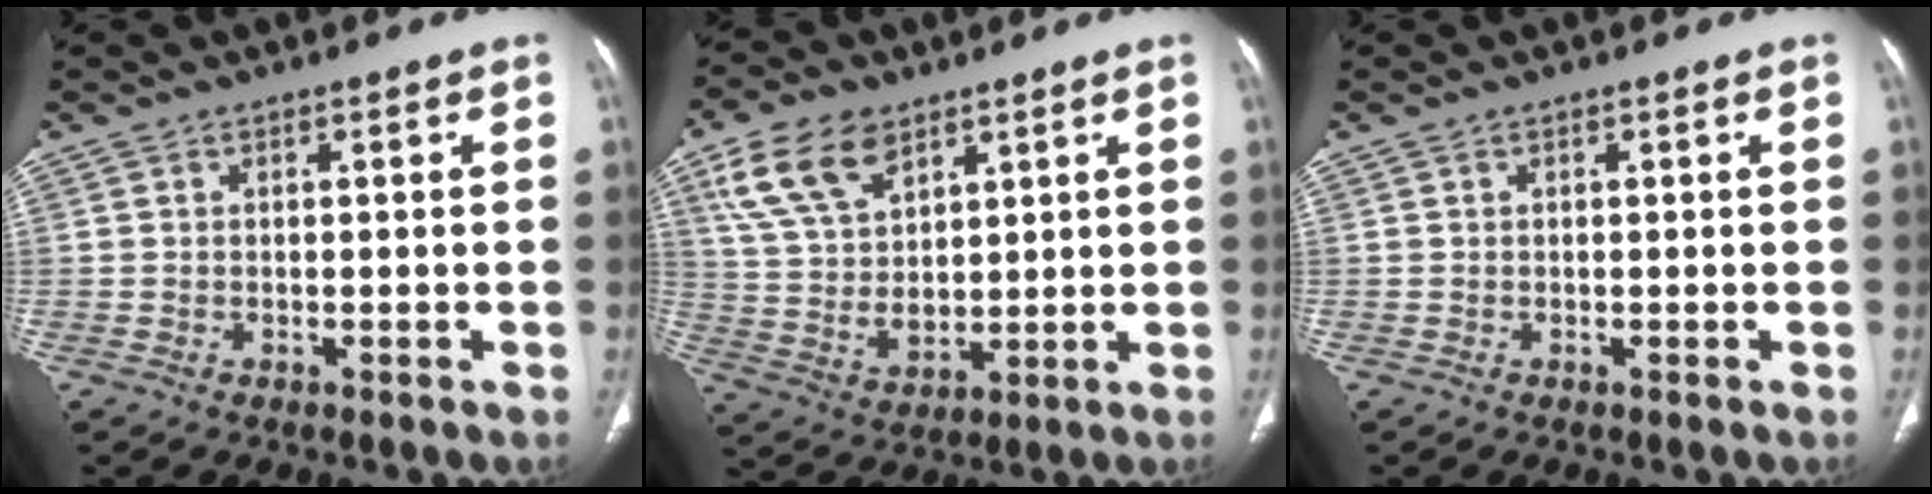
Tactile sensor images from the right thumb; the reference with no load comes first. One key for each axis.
{"total": 13.4, "fx": 7.1, "fy": 8.1, "fz": 8.1, "tx": -0.133, "ty": -0.025, "tz": 0.146}
{"total": 0.0}